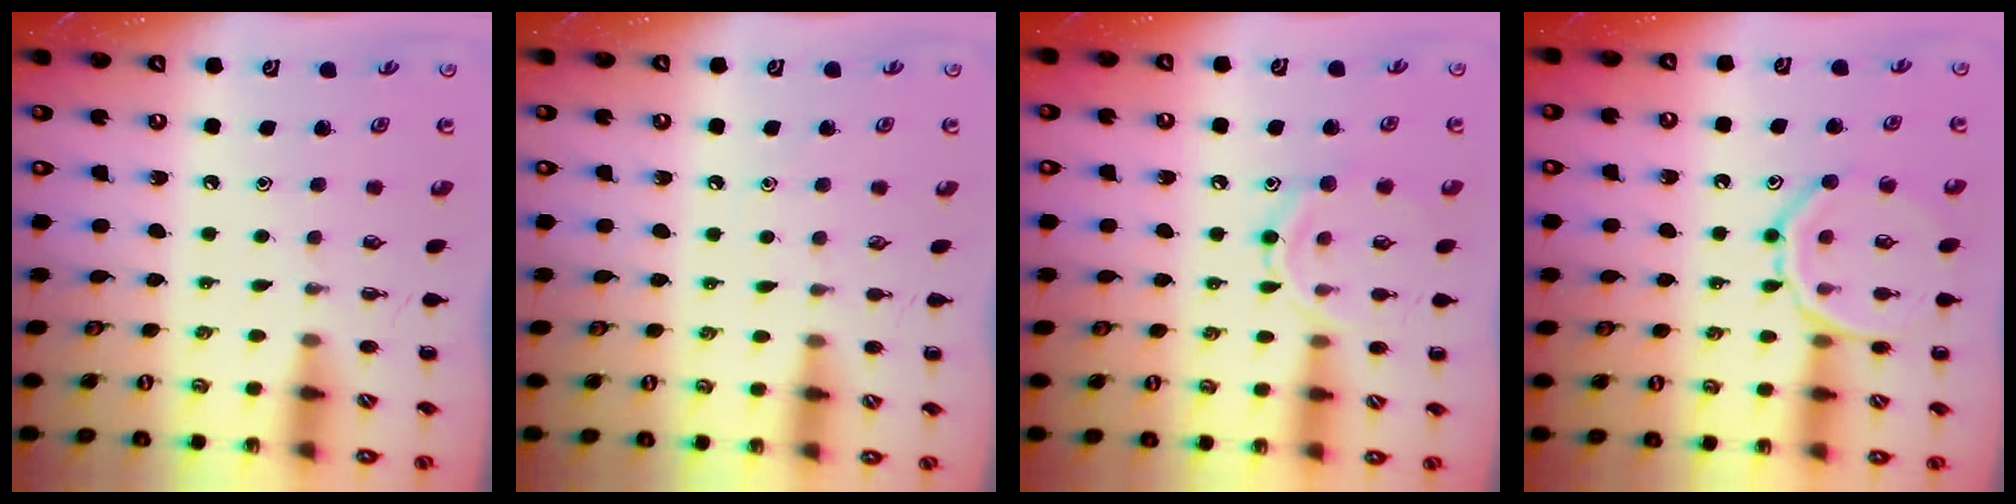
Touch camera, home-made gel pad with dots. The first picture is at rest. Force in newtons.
{"total": 4.2, "press": 3.9, "slide": 1.4}
{"total": 9.9, "press": 9.9, "slide": 1.0}
{"total": 14.0, "press": 14.0, "slide": 1.6}